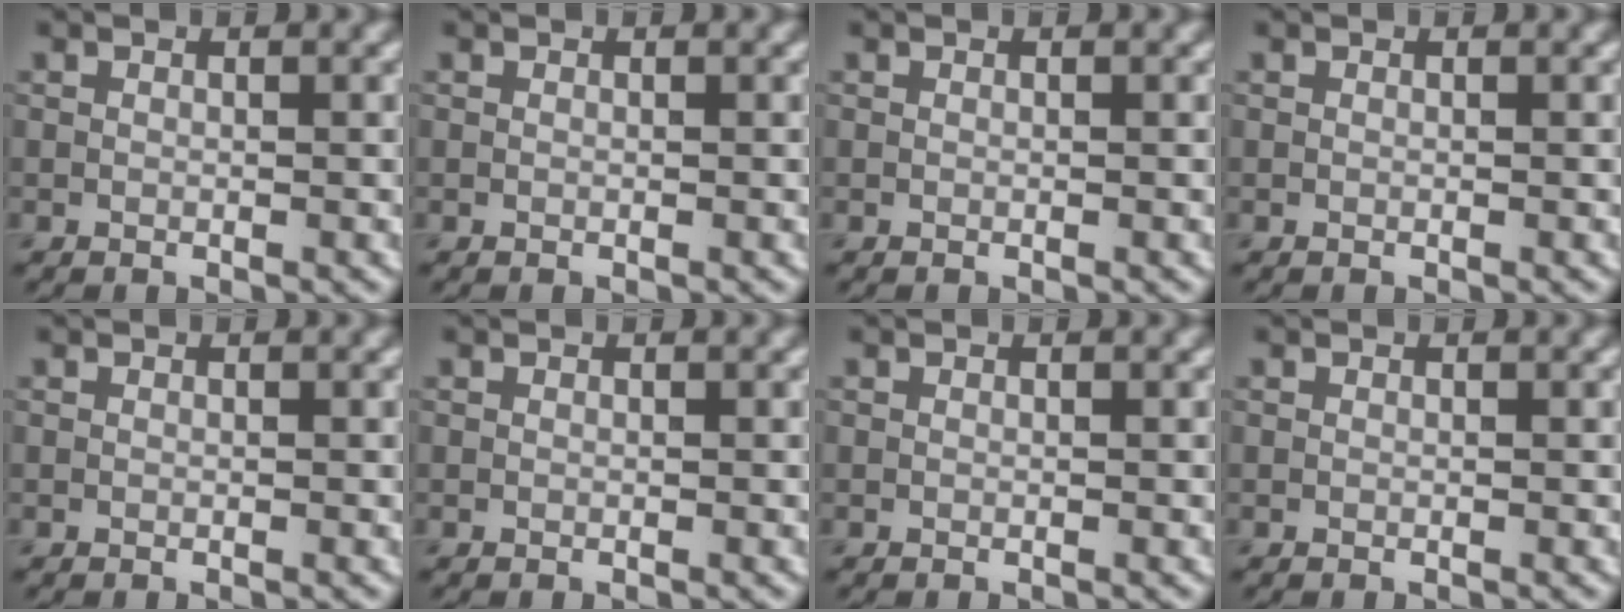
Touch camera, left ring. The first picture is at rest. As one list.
[{"total": 0.0}, {"total": 0.0}, {"total": 0.0}, {"total": 0.0}, {"total": 0.0}, {"total": 0.0}, {"total": 0.0}]